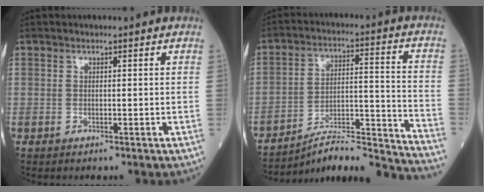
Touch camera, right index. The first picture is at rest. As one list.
[{"total": 19.9, "force": [-18.9, -1.3, 5.9], "torque": [-0.066, 0.018, -0.282]}]